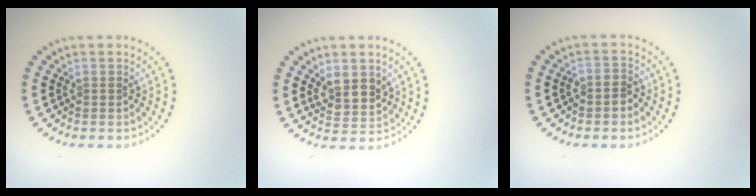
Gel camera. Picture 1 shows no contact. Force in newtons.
{"total": 2.8, "press": 2.5, "slide": 1.1}
{"total": 1.2, "press": 1.0, "slide": 0.7}